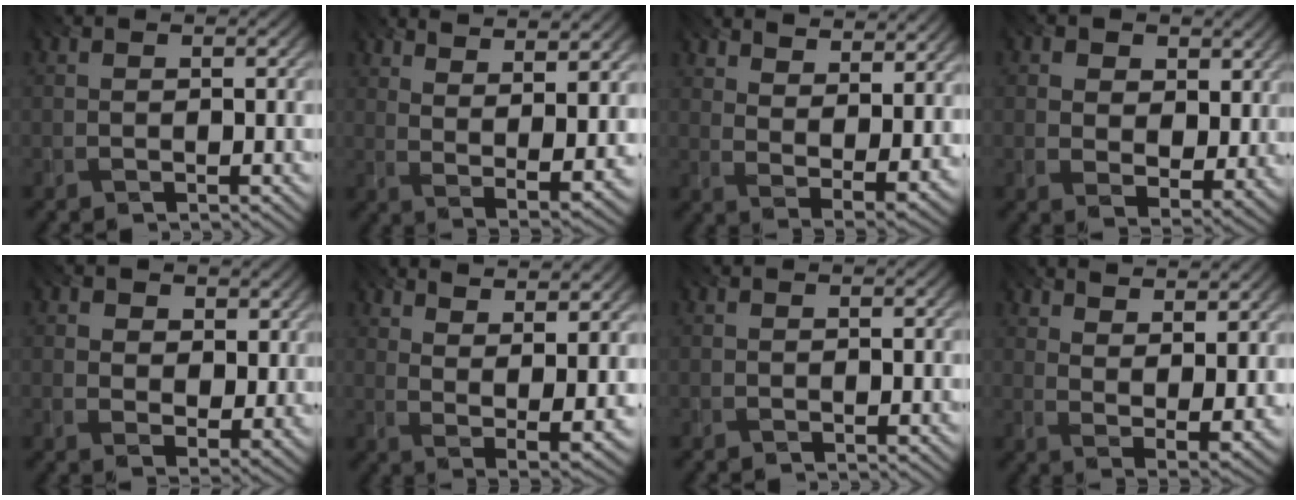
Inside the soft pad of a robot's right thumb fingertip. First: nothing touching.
{"total": 11.0, "force": [7.1, 2.8, 7.9], "torque": [-0.135, 0.004, 0.108]}
{"total": 10.7, "force": [8.0, 3.6, 6.2], "torque": [-0.115, -0.011, 0.118]}
{"total": 7.2, "force": [2.9, 5.0, 4.2], "torque": [-0.091, -0.007, 0.038]}
{"total": 5.9, "force": [2.6, 4.1, 3.4], "torque": [-0.080, -0.006, 0.037]}
{"total": 11.5, "force": [7.5, 3.3, 8.1], "torque": [-0.141, 0.004, 0.113]}
{"total": 0.0}
{"total": 10.1, "force": [7.0, 3.3, 6.5], "torque": [-0.119, -0.005, 0.107]}